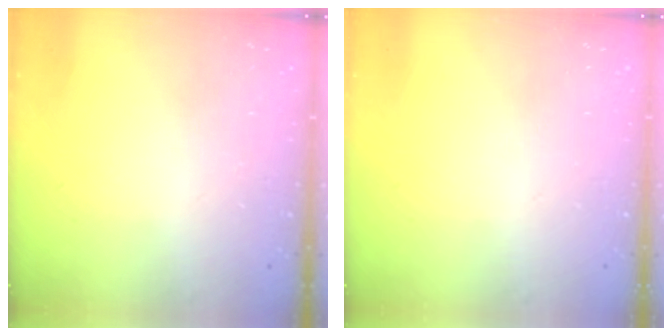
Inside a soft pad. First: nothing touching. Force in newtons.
{"total": 0.0}